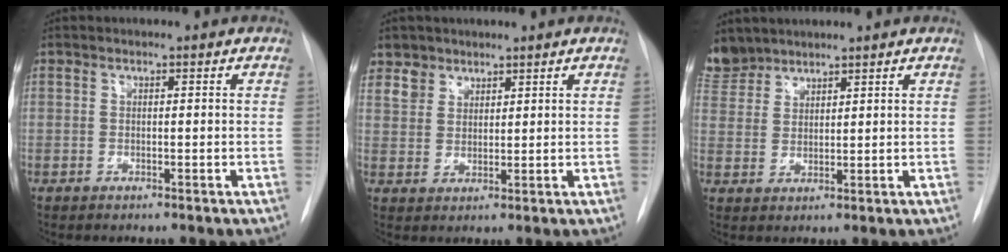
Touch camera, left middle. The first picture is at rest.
{"total": 5.6, "force": [4.1, 3.8, 0.0], "torque": [0.011, 0.003, 0.080]}
{"total": 6.2, "force": [5.6, 2.6, 0.4], "torque": [-0.004, 0.006, 0.116]}